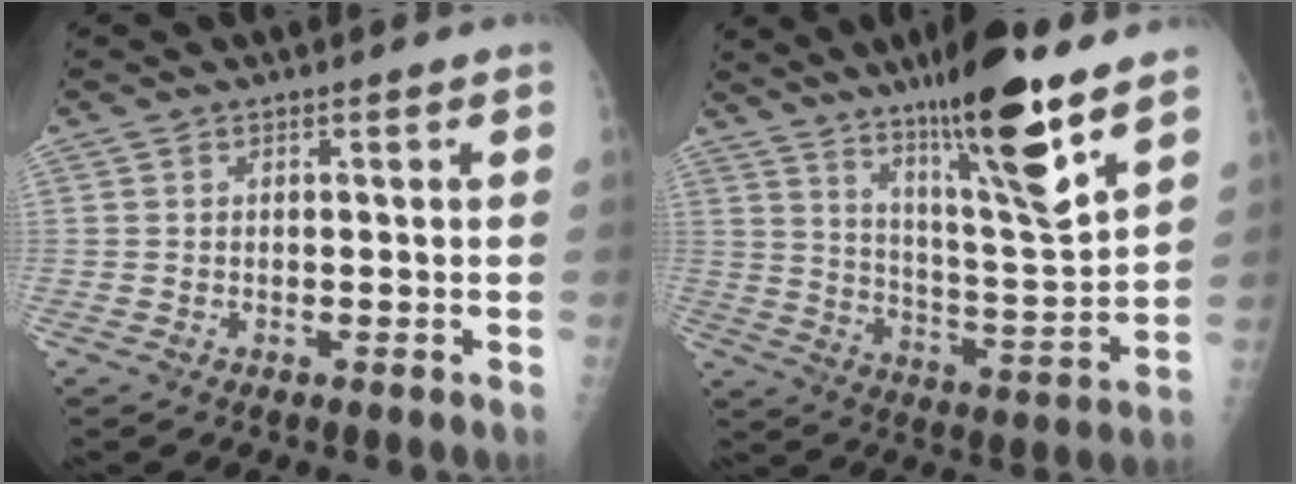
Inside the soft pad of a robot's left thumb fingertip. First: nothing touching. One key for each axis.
{"total": 18.8, "fx": 12.2, "fy": 1.8, "fz": 14.1, "tx": -0.209, "ty": -0.073, "tz": 0.203}